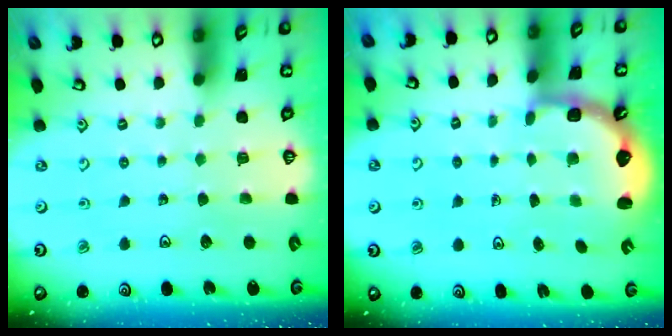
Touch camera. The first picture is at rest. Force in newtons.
{"total": 2.5, "press": 2.1, "slide": 1.3}